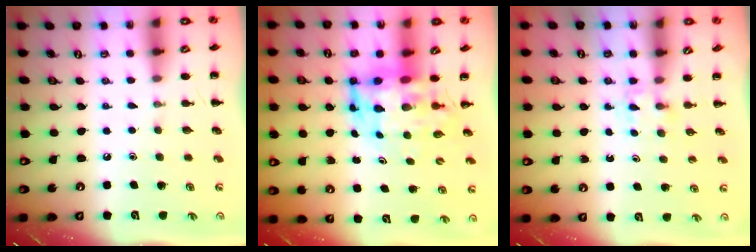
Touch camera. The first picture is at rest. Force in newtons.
{"total": 7.2, "press": 6.9, "slide": 2.1}
{"total": 2.4, "press": 2.3, "slide": 0.9}